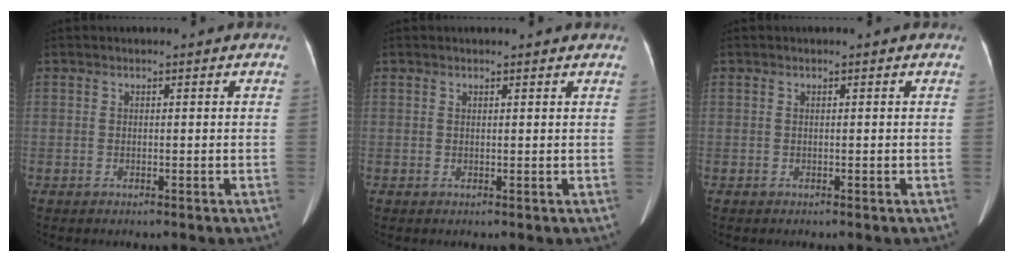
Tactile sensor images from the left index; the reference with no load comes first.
{"total": 1.6, "force": [1.6, 0.1, 0.4], "torque": [-0.008, -0.001, 0.013]}
{"total": 0.0}